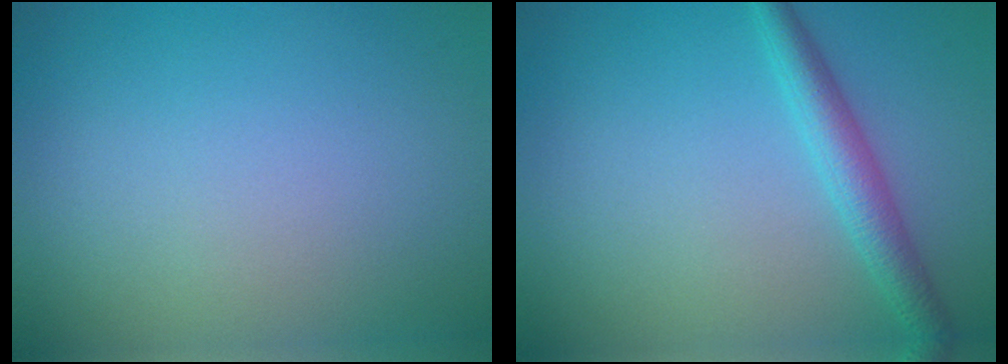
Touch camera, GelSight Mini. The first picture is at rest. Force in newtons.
{"total": 2.8, "press": 2.8, "slide": 0.1}